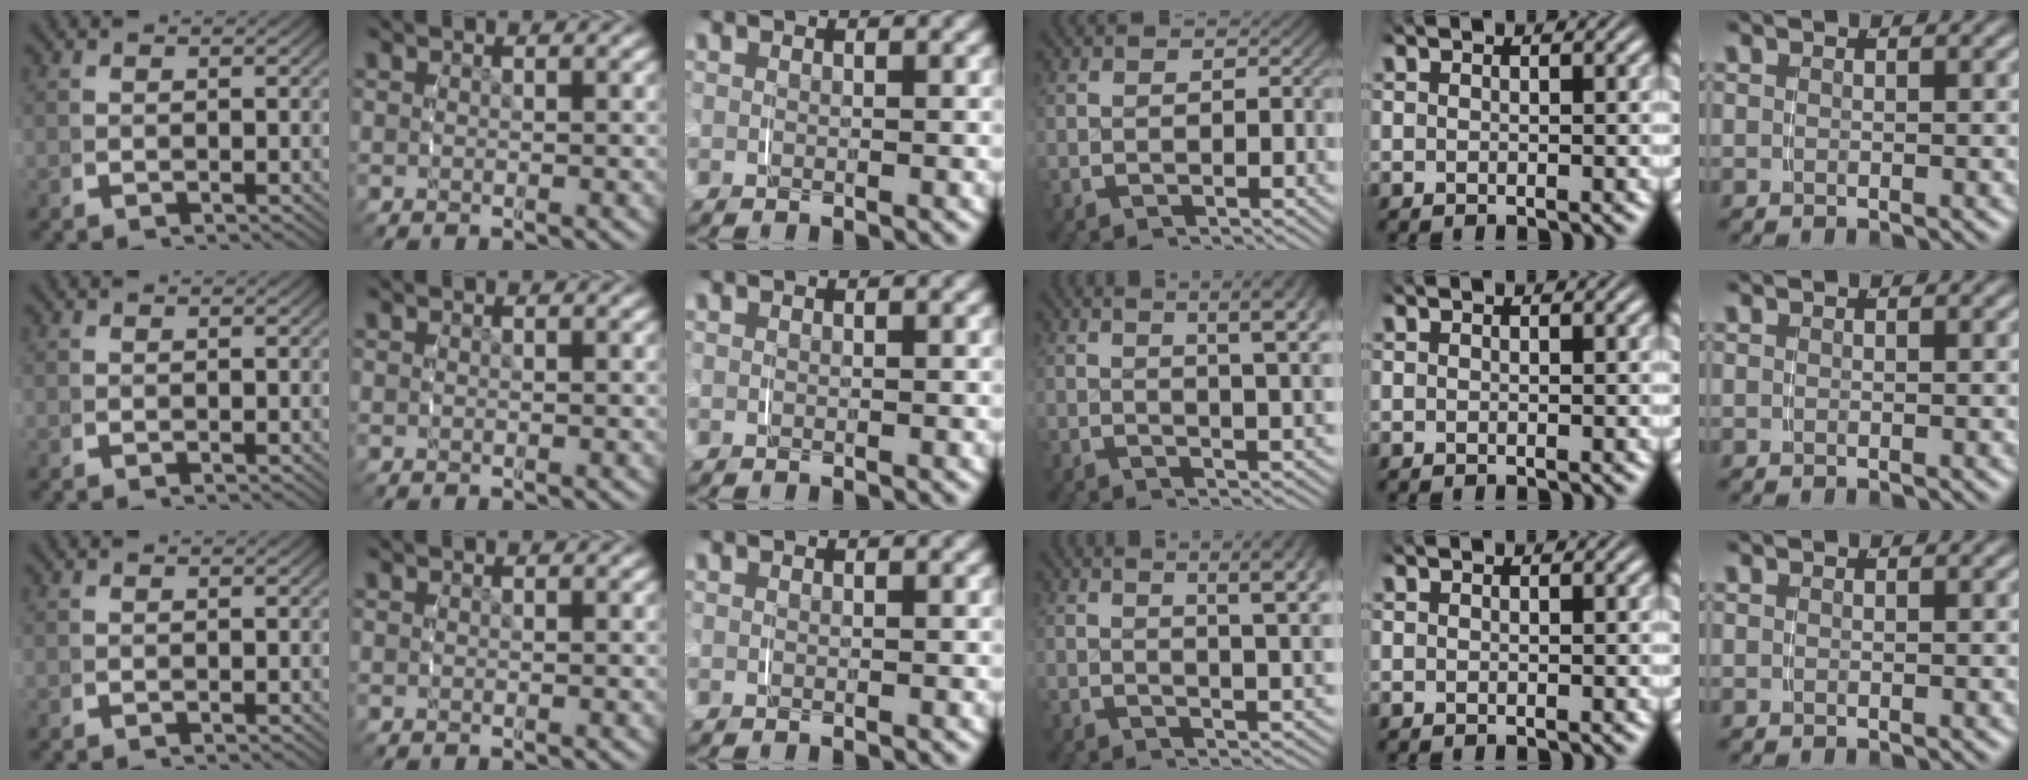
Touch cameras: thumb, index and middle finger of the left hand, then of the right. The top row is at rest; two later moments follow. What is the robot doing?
{"motion": "grasp_and_lifting", "object": "measuring cup"}